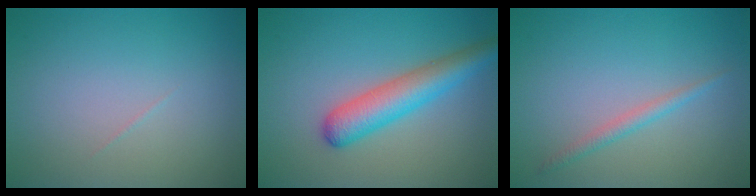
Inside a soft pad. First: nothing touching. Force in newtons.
{"total": 4.8, "press": 4.8, "slide": 0.2}
{"total": 1.4, "press": 1.4, "slide": 0.0}